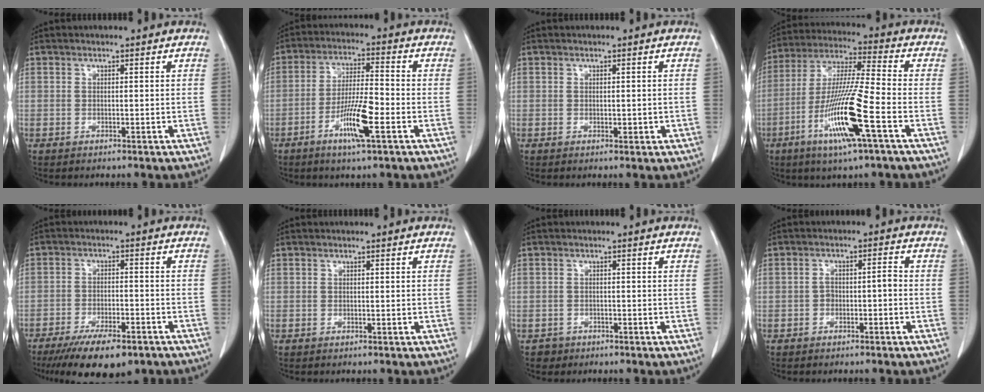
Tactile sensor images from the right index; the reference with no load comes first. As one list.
[{"total": 8.7, "force": [-3.7, 0.6, 7.9], "torque": [-0.150, -0.008, -0.068]}, {"total": 1.3, "force": [-0.1, 0.7, 1.1], "torque": [-0.015, -0.002, 0.002]}, {"total": 15.0, "force": [-5.9, 0.0, 13.8], "torque": [-0.280, -0.018, -0.113]}, {"total": 11.3, "force": [-8.1, 3.5, 7.1], "torque": [-0.108, -0.012, -0.124]}, {"total": 0.0}, {"total": 1.7, "force": [-1.0, 1.4, -0.3], "torque": [-0.002, 0.007, -0.018]}, {"total": 2.6, "force": [-0.9, 1.1, 2.2], "torque": [-0.040, 0.015, -0.012]}]